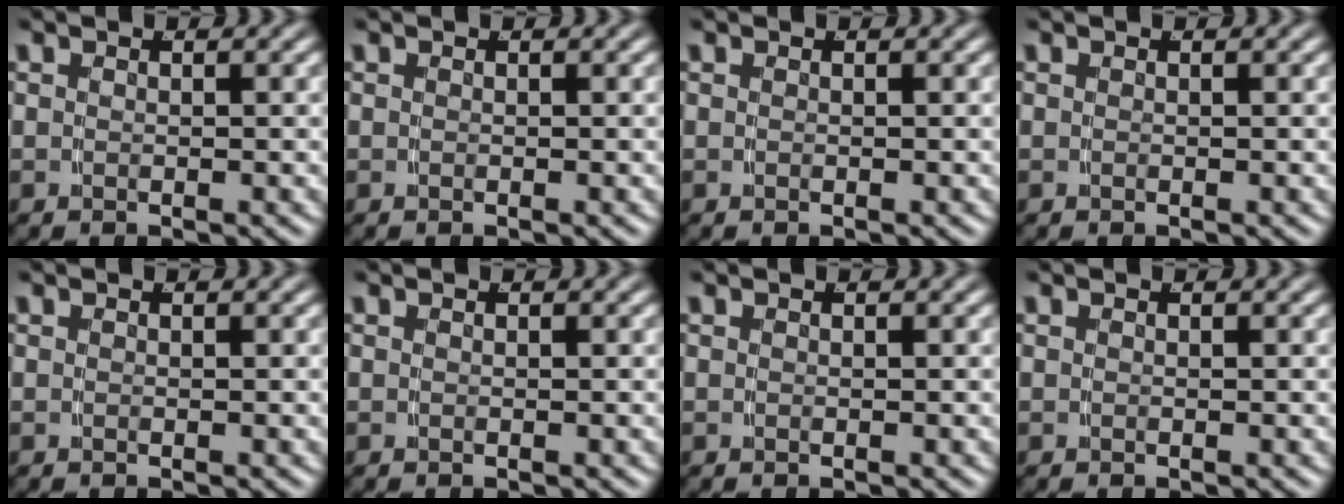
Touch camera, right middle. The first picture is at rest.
{"total": 0.0}
{"total": 0.0}
{"total": 0.0}
{"total": 0.0}
{"total": 0.0}
{"total": 0.0}
{"total": 0.0}